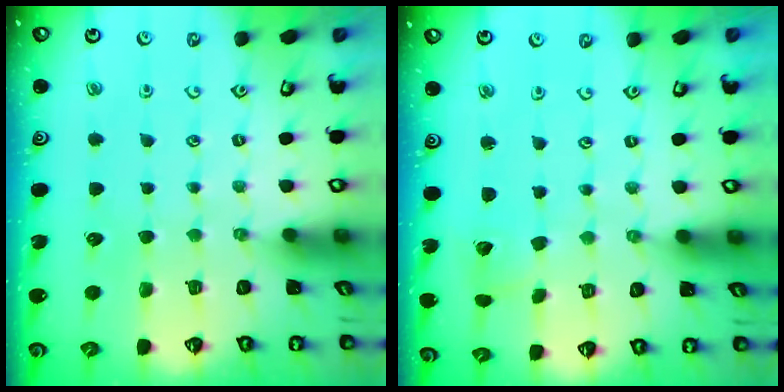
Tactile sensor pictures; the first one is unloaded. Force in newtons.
{"total": 2.2, "press": 2.2, "slide": 0.3}